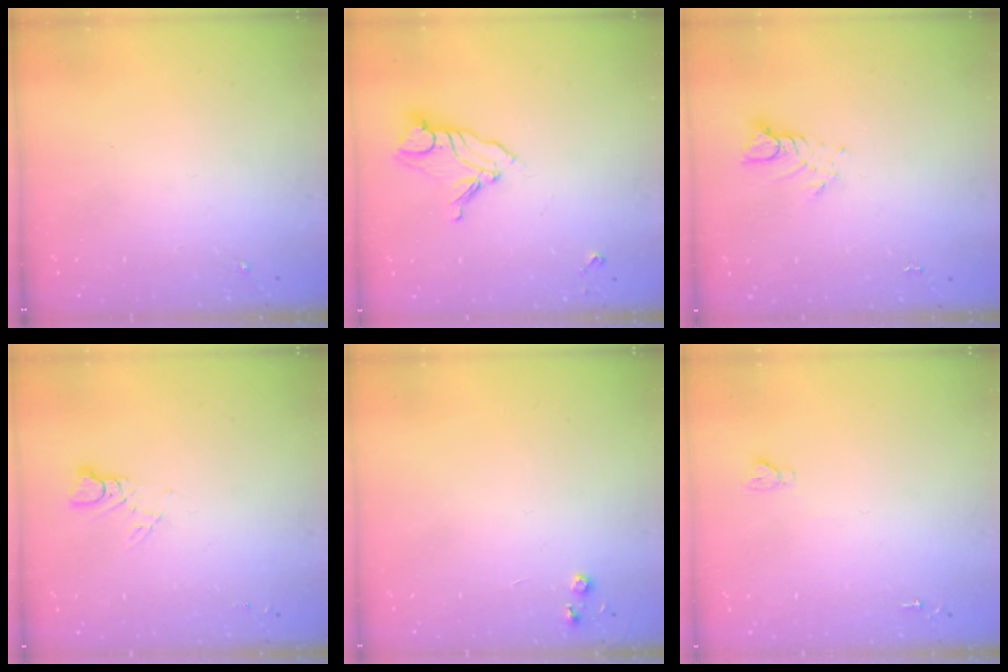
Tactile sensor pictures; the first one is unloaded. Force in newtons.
{"total": 10.7, "press": 10.6, "slide": 1.0}
{"total": 5.1, "press": 5.0, "slide": 0.3}
{"total": 2.9, "press": 2.9, "slide": 0.2}
{"total": 3.8, "press": 3.7, "slide": 0.5}
{"total": 2.6, "press": 2.5, "slide": 0.3}